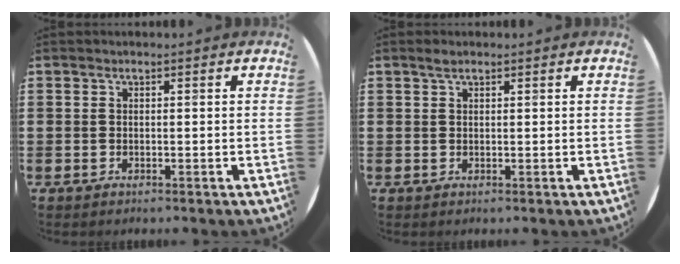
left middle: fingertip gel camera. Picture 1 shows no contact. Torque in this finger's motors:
{"motor_torque": [0.29, -0.23, -0.01, 0.02]}